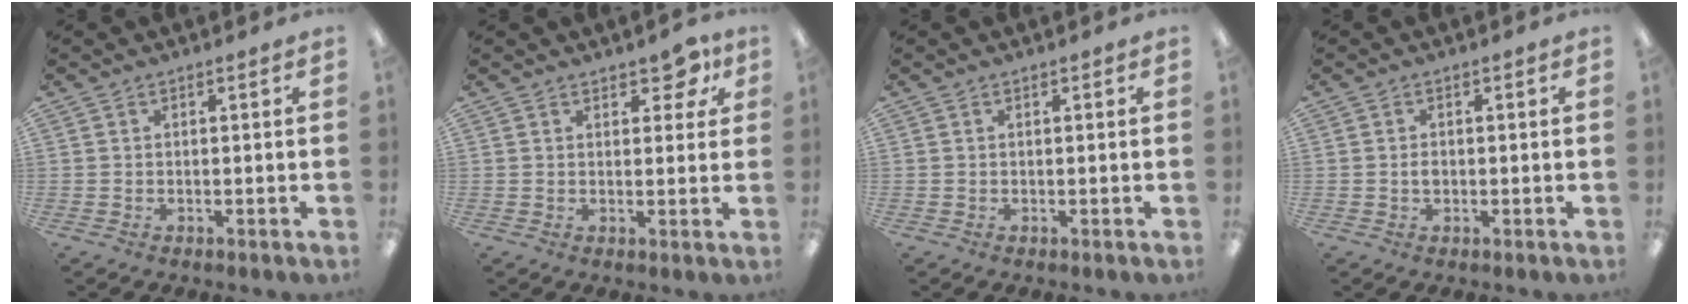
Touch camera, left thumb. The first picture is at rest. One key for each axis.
{"total": 5.8, "fx": 3.4, "fy": 3.2, "fz": 3.4, "tx": -0.026, "ty": -0.009, "tz": 0.054}
{"total": 0.0}
{"total": 1.4, "fx": -0.1, "fy": 1.1, "fz": 0.9, "tx": -0.009, "ty": -0.001, "tz": -0.005}